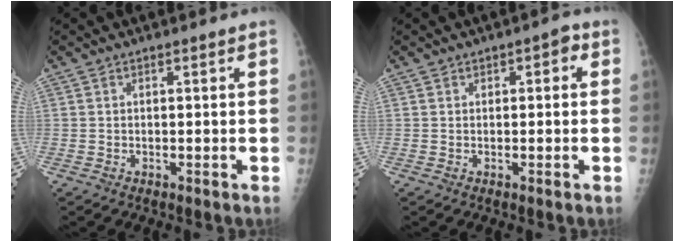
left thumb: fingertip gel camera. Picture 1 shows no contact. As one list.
[{"total": 2.0, "force": [0.4, 1.5, 1.4], "torque": [0.002, 0.008, -0.004]}]